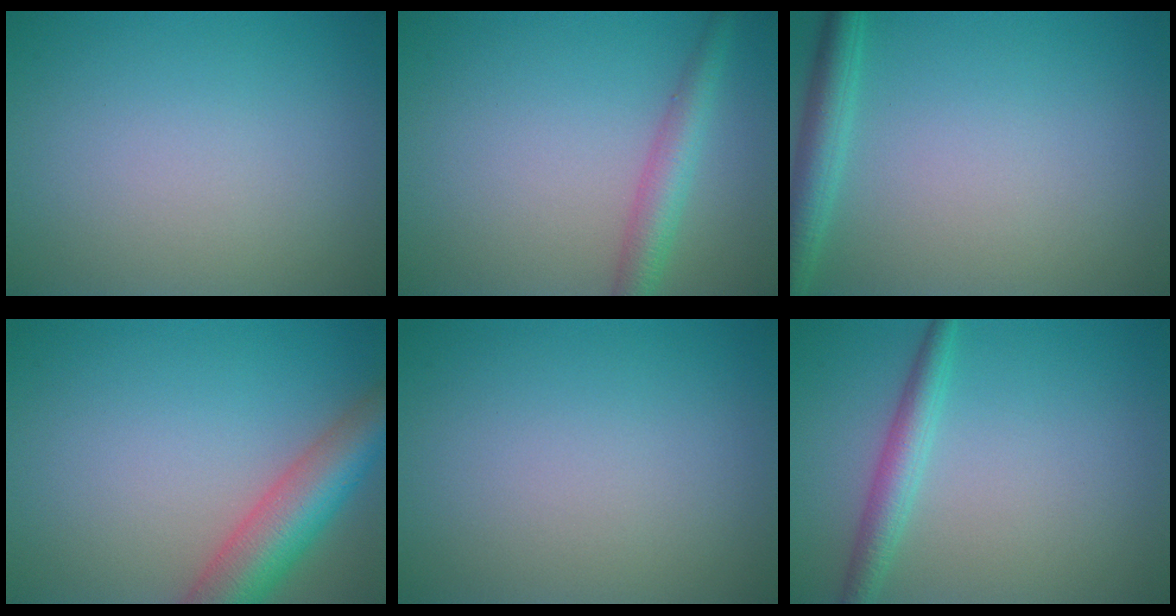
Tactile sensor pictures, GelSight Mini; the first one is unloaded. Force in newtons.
{"total": 3.2, "press": 3.1, "slide": 0.2}
{"total": 3.0, "press": 3.0, "slide": 0.2}
{"total": 6.9, "press": 6.9, "slide": 0.3}
{"total": 0.0}
{"total": 2.7, "press": 2.7, "slide": 0.1}